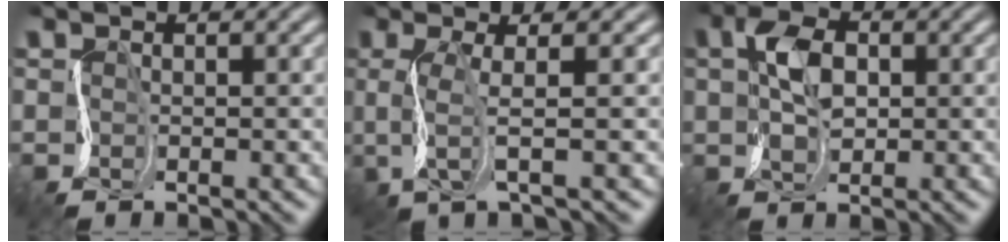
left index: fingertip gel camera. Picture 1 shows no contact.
{"total": 3.5, "force": [0.4, 0.5, 3.5], "torque": [-0.069, 0.008, -0.001]}
{"total": 3.5, "force": [0.9, 2.2, 2.5], "torque": [-0.055, 0.010, 0.010]}